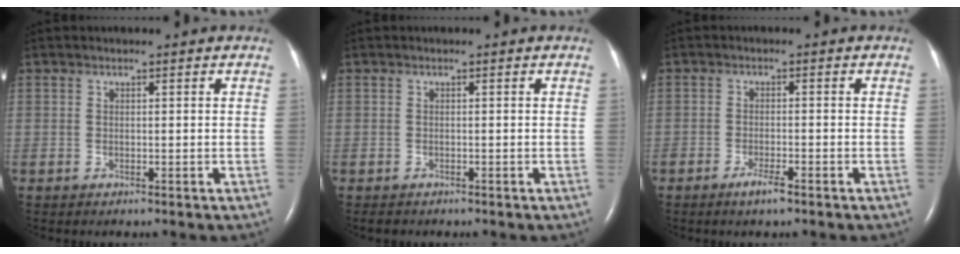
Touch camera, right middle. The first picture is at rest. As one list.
[{"total": 0.9, "force": [-0.8, 0.4, 0.2], "torque": [-0.008, -0.002, -0.011]}, {"total": 2.6, "force": [-1.8, 0.3, 1.8], "torque": [-0.040, -0.002, -0.033]}]